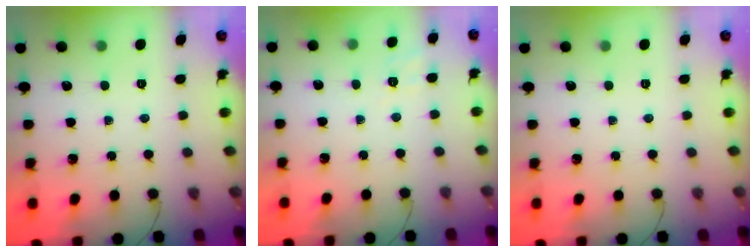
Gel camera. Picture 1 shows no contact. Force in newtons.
{"total": 2.3, "press": 1.6, "slide": 1.7}
{"total": 0.0}